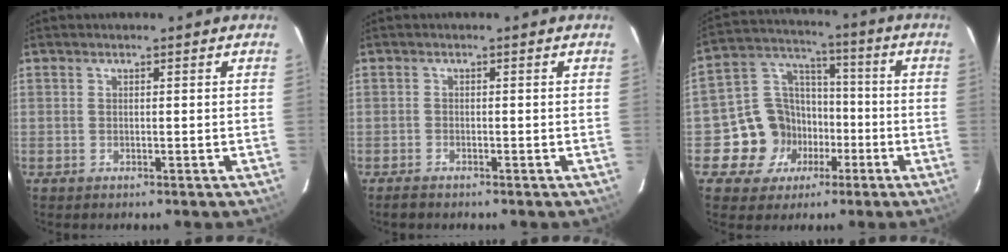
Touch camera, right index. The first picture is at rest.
{"total": 1.6, "force": [-1.4, 0.5, 0.5], "torque": [-0.017, -0.001, -0.026]}
{"total": 12.7, "force": [-4.7, 11.2, 3.6], "torque": [-0.087, 0.049, -0.061]}